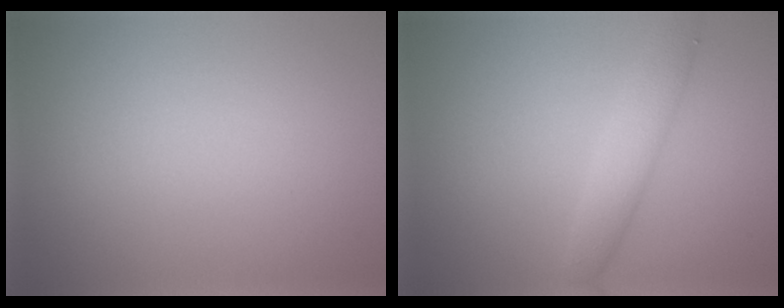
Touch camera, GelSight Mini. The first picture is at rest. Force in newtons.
{"total": 3.0, "press": 3.0, "slide": 0.2}